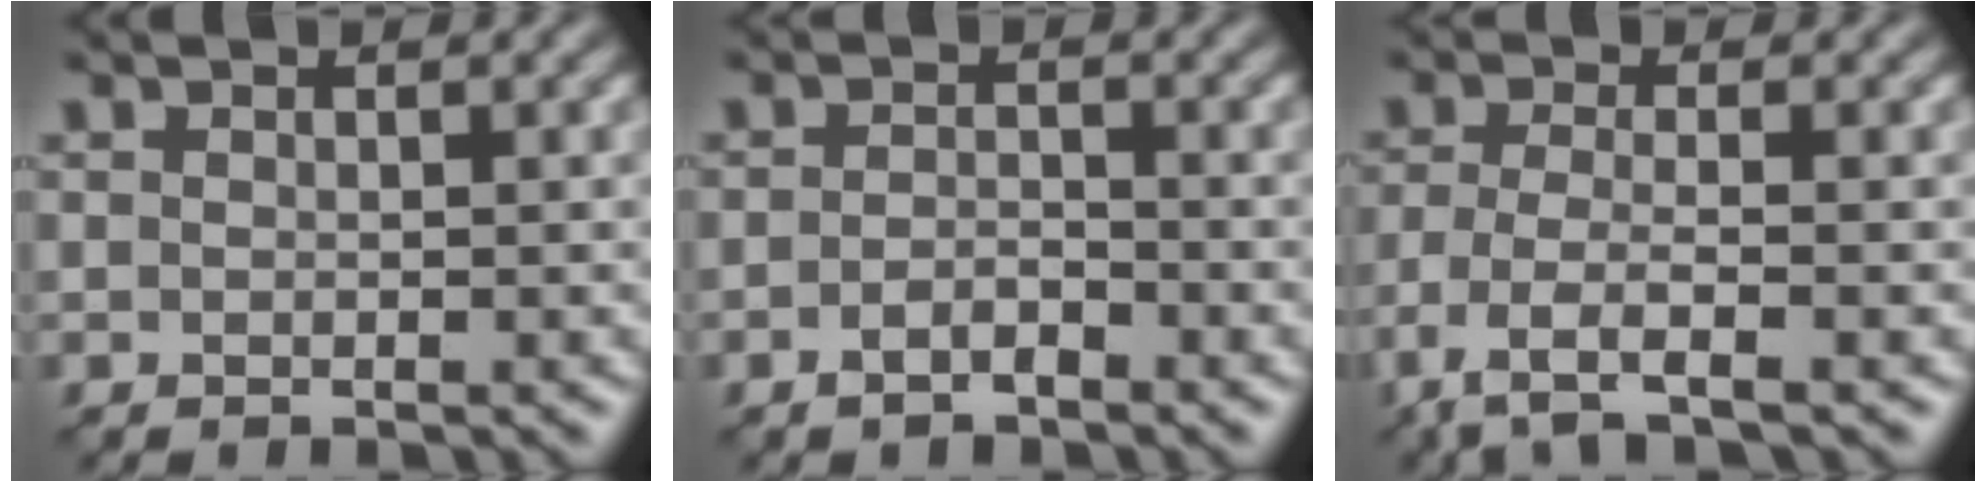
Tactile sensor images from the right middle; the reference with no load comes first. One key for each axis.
{"total": 1.7, "fx": -1.1, "fy": 0.6, "fz": 1.1, "tx": -0.023, "ty": 0.001, "tz": -0.022}
{"total": 4.3, "fx": -2.7, "fy": 0.9, "fz": 3.2, "tx": -0.070, "ty": -0.009, "tz": -0.060}